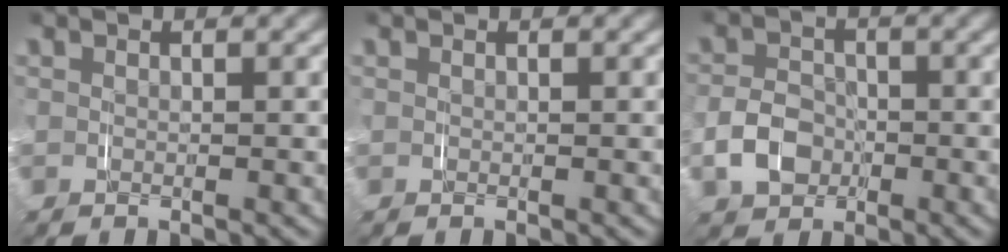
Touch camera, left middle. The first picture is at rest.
{"total": 0.0}
{"total": 3.5, "force": [-1.6, 2.7, 1.5], "torque": [-0.029, -0.006, -0.028]}